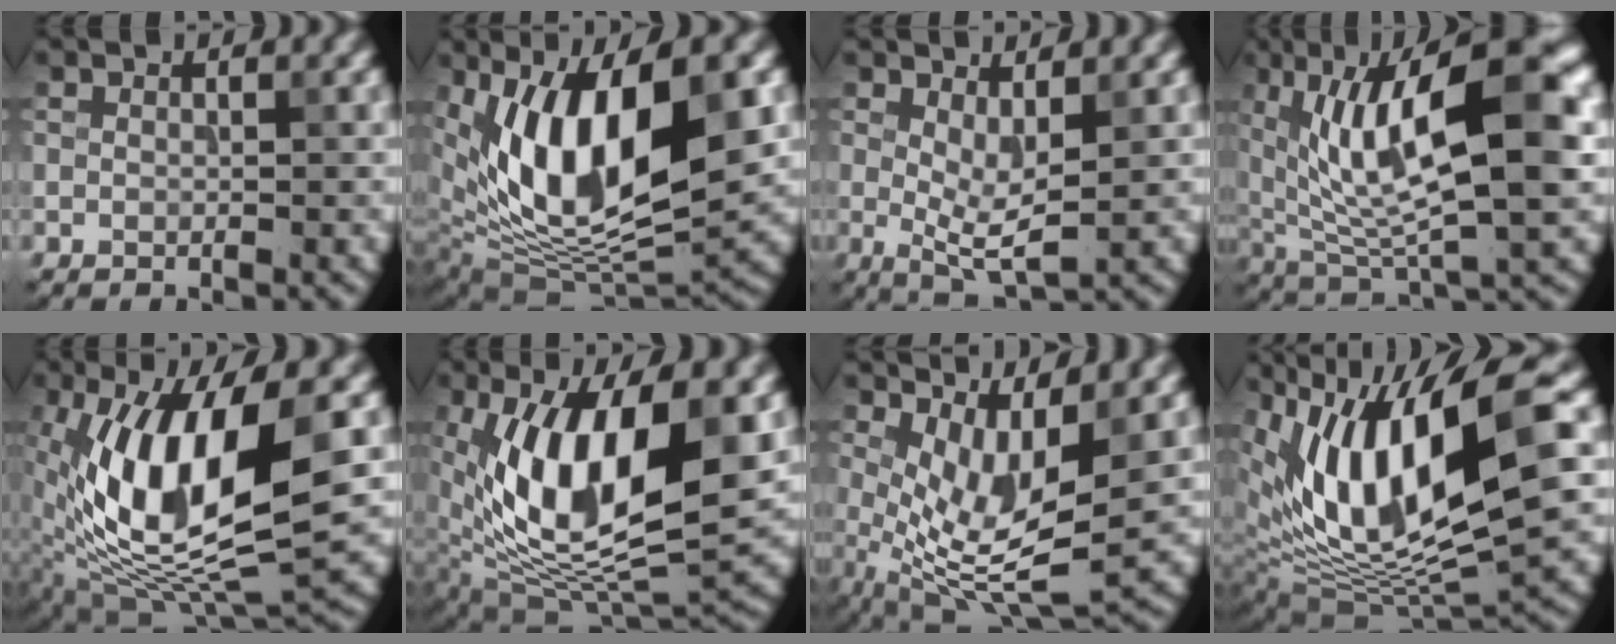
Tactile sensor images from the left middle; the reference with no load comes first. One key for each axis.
{"total": 12.9, "fx": 2.8, "fy": 5.8, "fz": 11.1, "tx": -0.187, "ty": -0.009, "tz": 0.049}
{"total": 3.8, "fx": 0.6, "fy": 1.3, "fz": 3.5, "tx": -0.067, "ty": -0.011, "tz": 0.013}
{"total": 13.3, "fx": 2.8, "fy": 4.3, "fz": 12.3, "tx": -0.202, "ty": 0.010, "tz": 0.045}
{"total": 12.8, "fx": 1.0, "fy": 5.0, "fz": 11.7, "tx": -0.220, "ty": 0.001, "tz": 0.014}
{"total": 13.8, "fx": 1.9, "fy": 6.2, "fz": 12.2, "tx": -0.219, "ty": -0.009, "tz": 0.028}
{"total": 6.6, "fx": 1.2, "fy": 2.6, "fz": 6.0, "tx": -0.124, "ty": -0.021, "tz": 0.027}
{"total": 13.5, "fx": 3.6, "fy": 5.1, "fz": 11.9, "tx": -0.220, "ty": -0.004, "tz": 0.071}